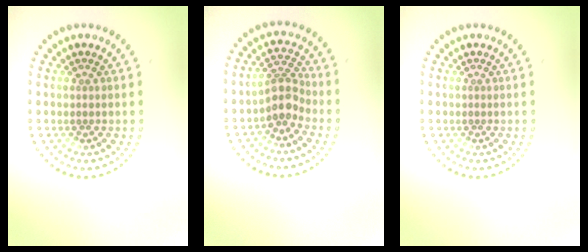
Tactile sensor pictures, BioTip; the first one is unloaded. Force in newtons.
{"total": 2.9, "press": 2.3, "slide": 1.8}
{"total": 0.0}